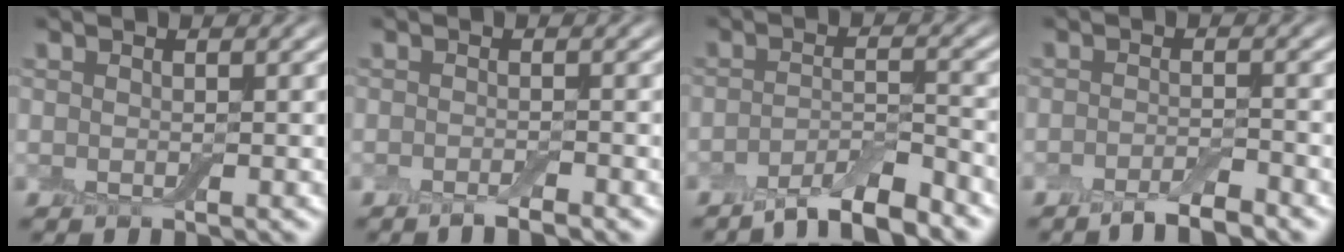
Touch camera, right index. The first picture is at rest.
{"total": 1.5, "force": [-1.2, 0.1, 0.9], "torque": [-0.014, 0.000, -0.022]}
{"total": 4.9, "force": [-3.9, 0.9, 2.8], "torque": [-0.046, 0.001, -0.069]}
{"total": 2.9, "force": [-2.3, 0.6, 1.7], "torque": [-0.029, 0.002, -0.042]}